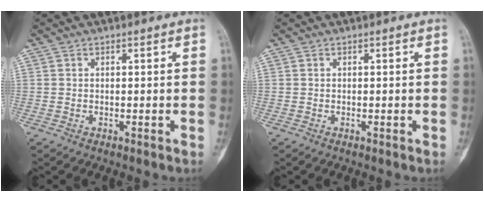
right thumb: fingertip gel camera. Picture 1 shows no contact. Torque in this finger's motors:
{"motor_torque": [0.21, 0.19, 0.00, 0.00, 0.01]}